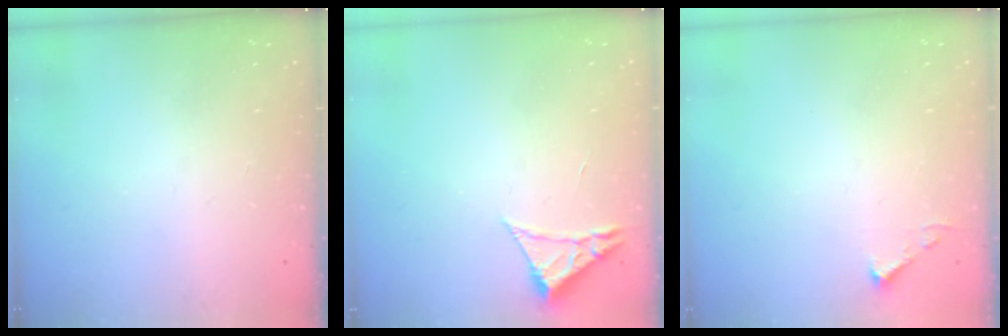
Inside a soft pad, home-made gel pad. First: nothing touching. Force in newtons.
{"total": 2.3, "press": 2.3, "slide": 0.4}
{"total": 3.5, "press": 3.5, "slide": 0.4}